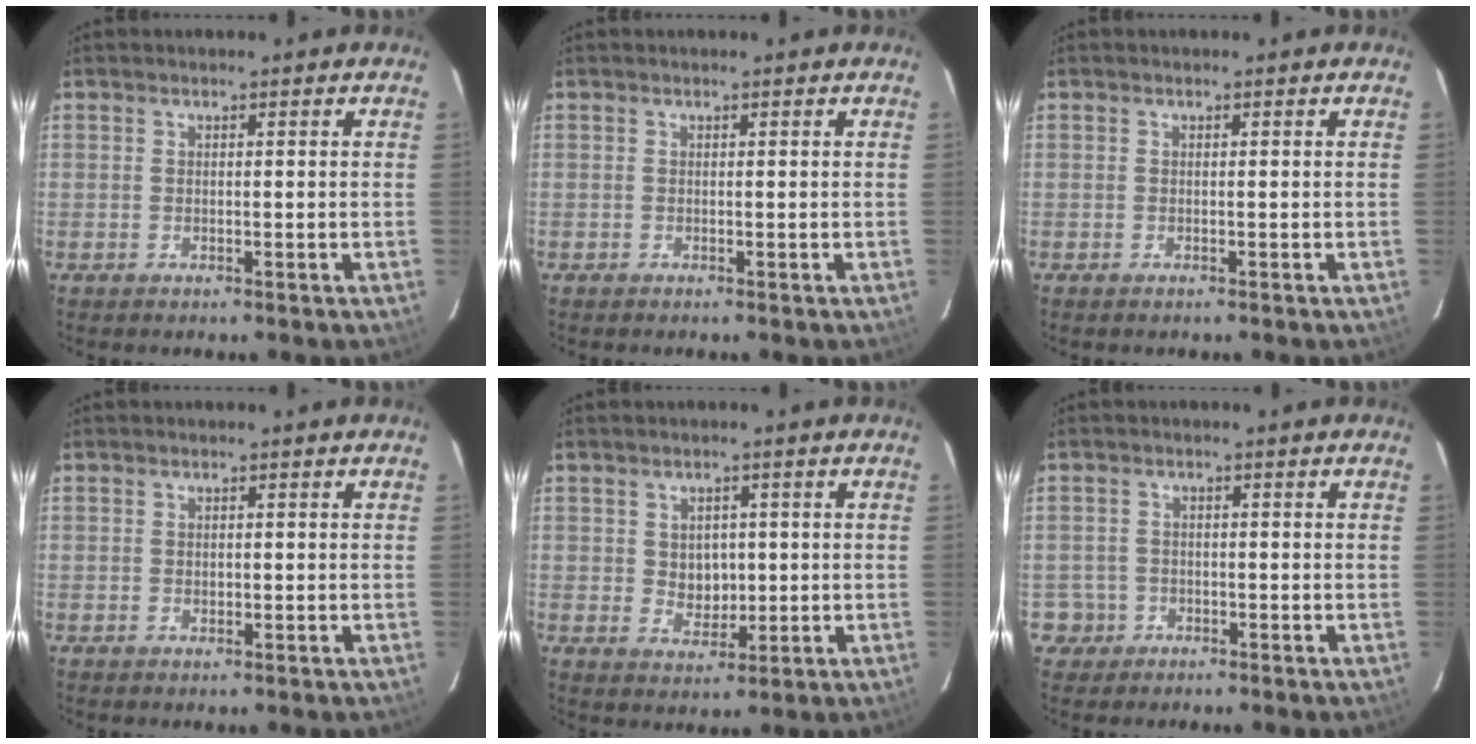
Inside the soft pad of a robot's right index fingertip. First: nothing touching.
{"total": 0.0}
{"total": 0.0}
{"total": 0.8, "force": [0.0, 0.7, 0.2], "torque": [-0.001, 0.001, 0.002]}
{"total": 4.5, "force": [0.5, 3.9, 2.3], "torque": [-0.035, 0.002, 0.016]}
{"total": 3.7, "force": [-1.3, 3.5, -0.1], "torque": [-0.005, 0.019, -0.020]}